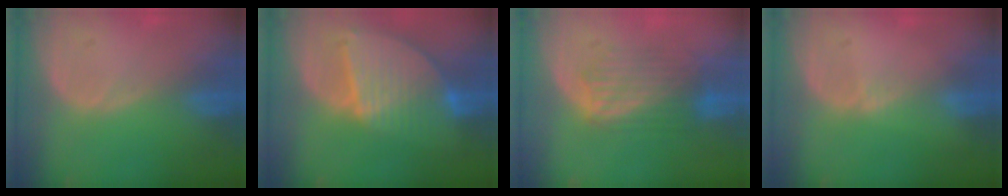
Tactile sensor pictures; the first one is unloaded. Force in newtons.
{"total": 9.3, "press": 8.0, "slide": 4.7}
{"total": 6.3, "press": 6.3, "slide": 0.6}
{"total": 0.5, "press": 0.5, "slide": 0.2}